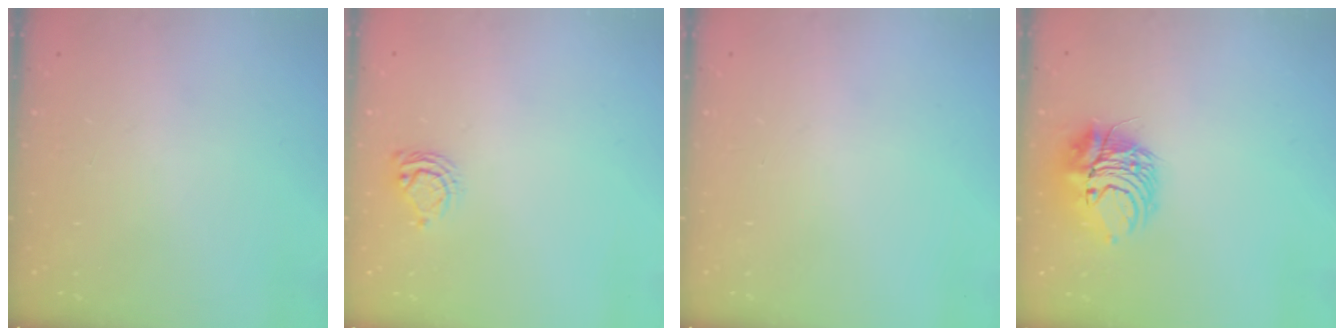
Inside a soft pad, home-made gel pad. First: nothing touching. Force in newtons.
{"total": 5.1, "press": 5.1, "slide": 0.5}
{"total": 0.0}
{"total": 9.8, "press": 9.8, "slide": 0.6}